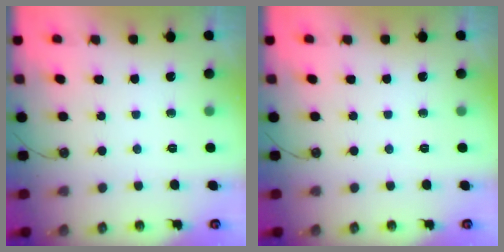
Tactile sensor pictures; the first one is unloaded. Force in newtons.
{"total": 0.0}